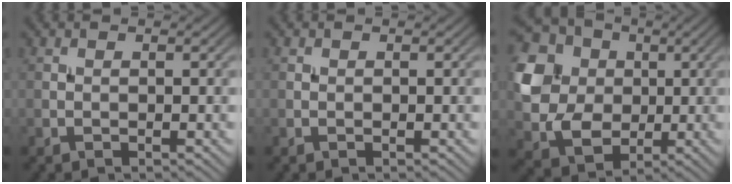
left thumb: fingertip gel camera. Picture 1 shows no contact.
{"total": 0.0}
{"total": 12.3, "force": [1.9, 10.1, 6.8], "torque": [-0.196, -0.001, 0.036]}